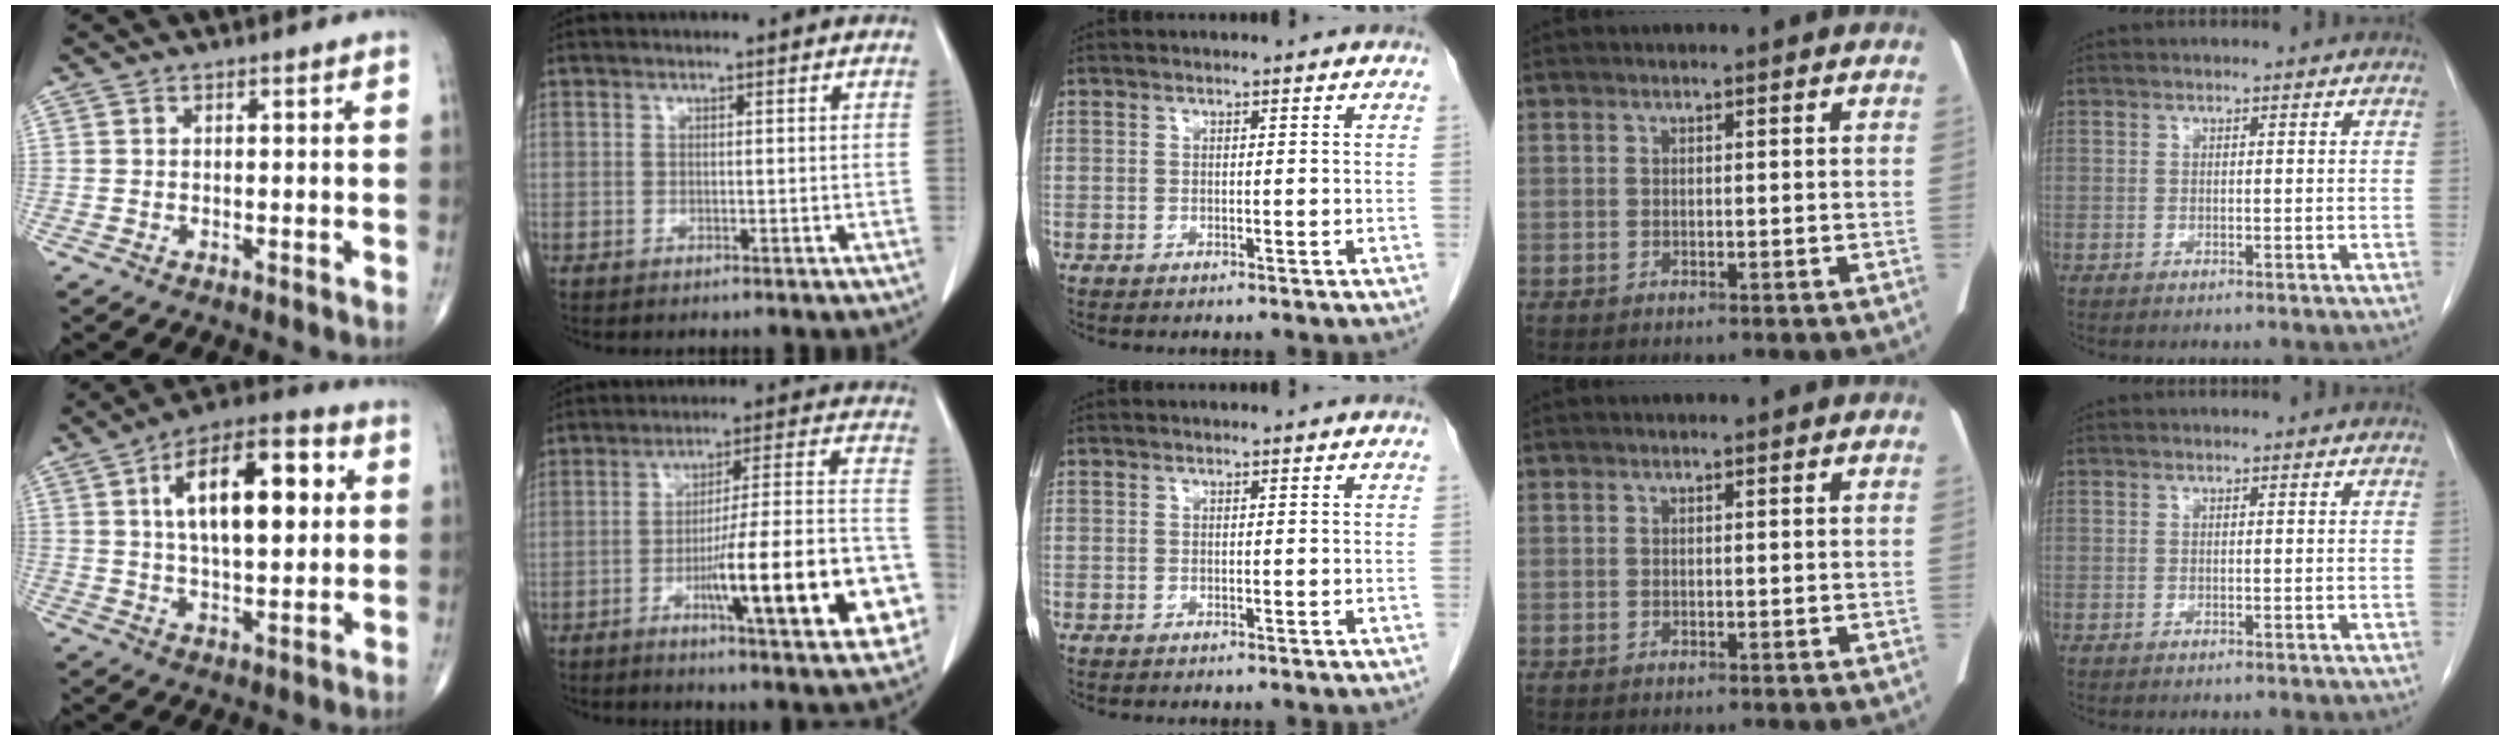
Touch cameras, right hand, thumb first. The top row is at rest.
{"thumb": {"total": 17.9, "force": [4.2, 8.1, 15.5], "torque": [-0.226, 0.011, 0.063]}, "index": {"total": 20.0, "force": [-6.6, 2.6, 18.7], "torque": [-0.223, 0.017, -0.088]}}